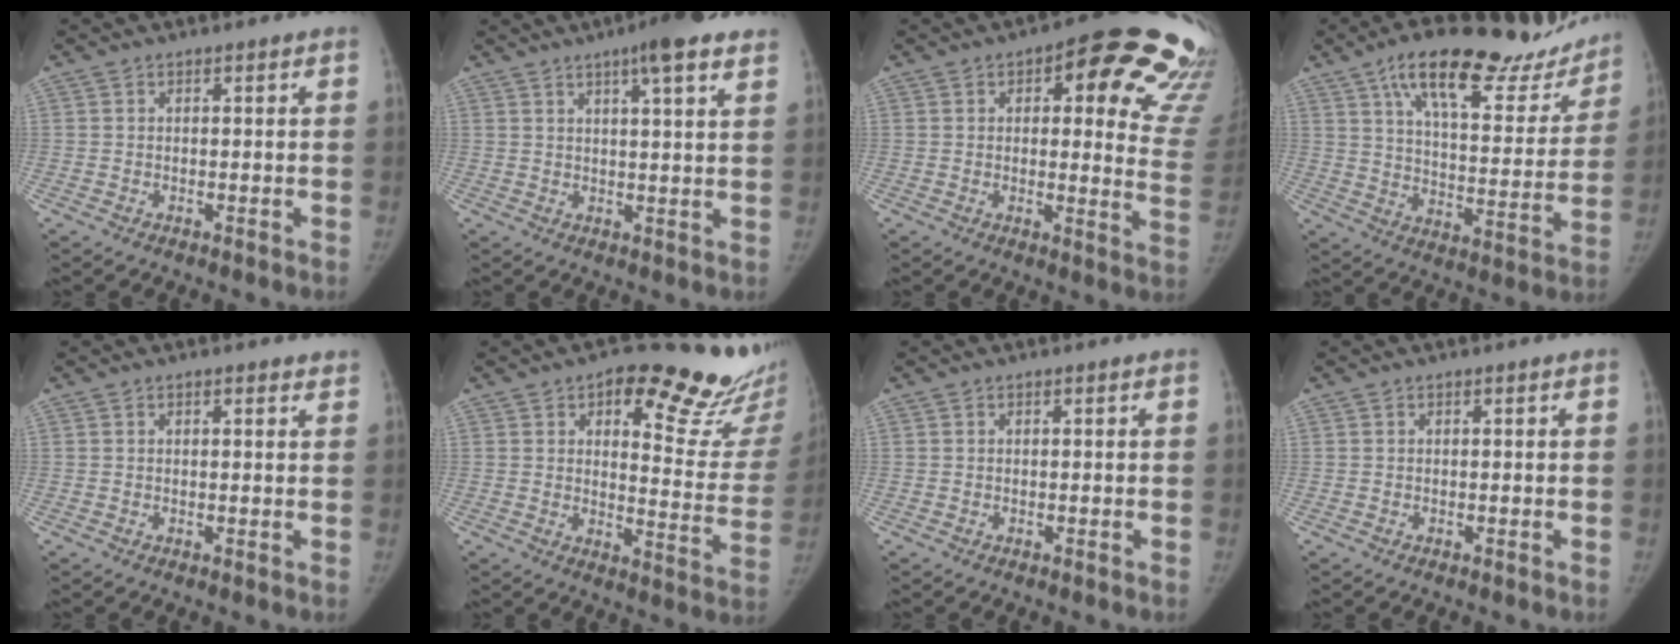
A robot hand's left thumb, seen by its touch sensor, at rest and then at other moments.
{"total": 9.6, "force": [6.2, 1.5, 7.1], "torque": [-0.087, -0.017, 0.085]}
{"total": 23.1, "force": [11.7, 8.9, 17.8], "torque": [-0.146, -0.034, 0.125]}
{"total": 26.1, "force": [18.7, 9.4, 15.6], "torque": [-0.194, -0.063, 0.274]}
{"total": 1.6, "force": [1.2, 0.5, 0.9], "torque": [-0.007, -0.002, 0.015]}
{"total": 23.4, "force": [16.0, 8.9, 14.7], "torque": [-0.129, -0.087, 0.192]}
{"total": 0.0}
{"total": 0.0}